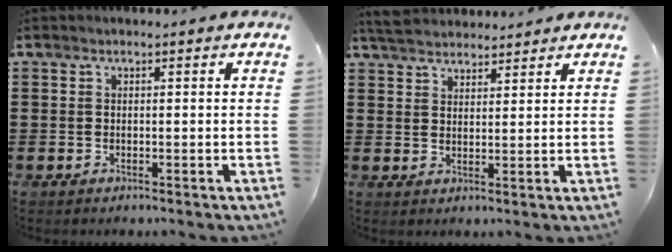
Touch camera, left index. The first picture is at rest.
{"total": 3.8, "force": [3.7, 0.8, 0.6], "torque": [-0.025, -0.001, 0.070]}